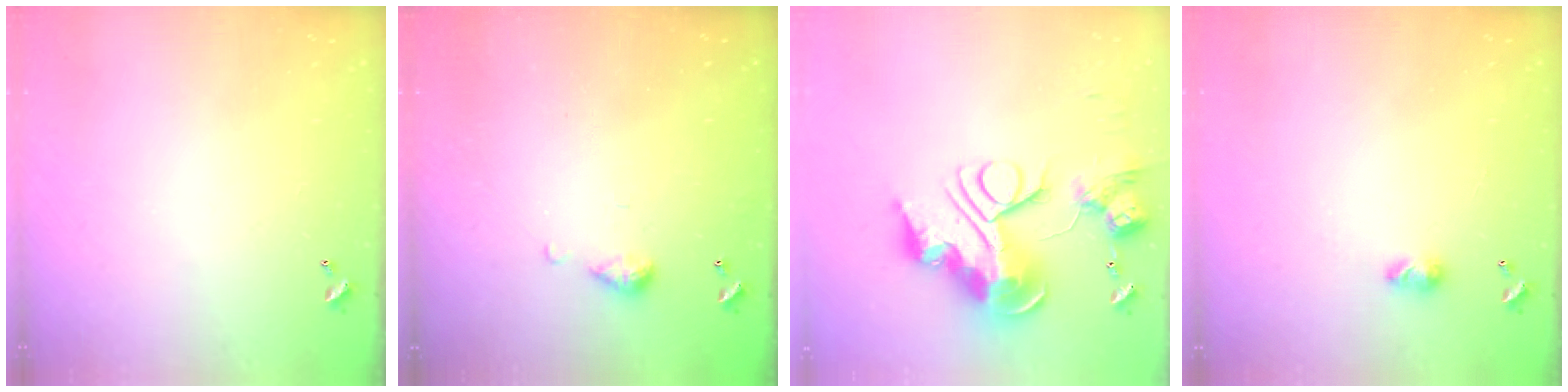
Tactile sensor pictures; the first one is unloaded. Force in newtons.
{"total": 5.6, "press": 5.5, "slide": 0.7}
{"total": 0.9, "press": 0.9, "slide": 0.0}
{"total": 4.9, "press": 4.8, "slide": 0.7}